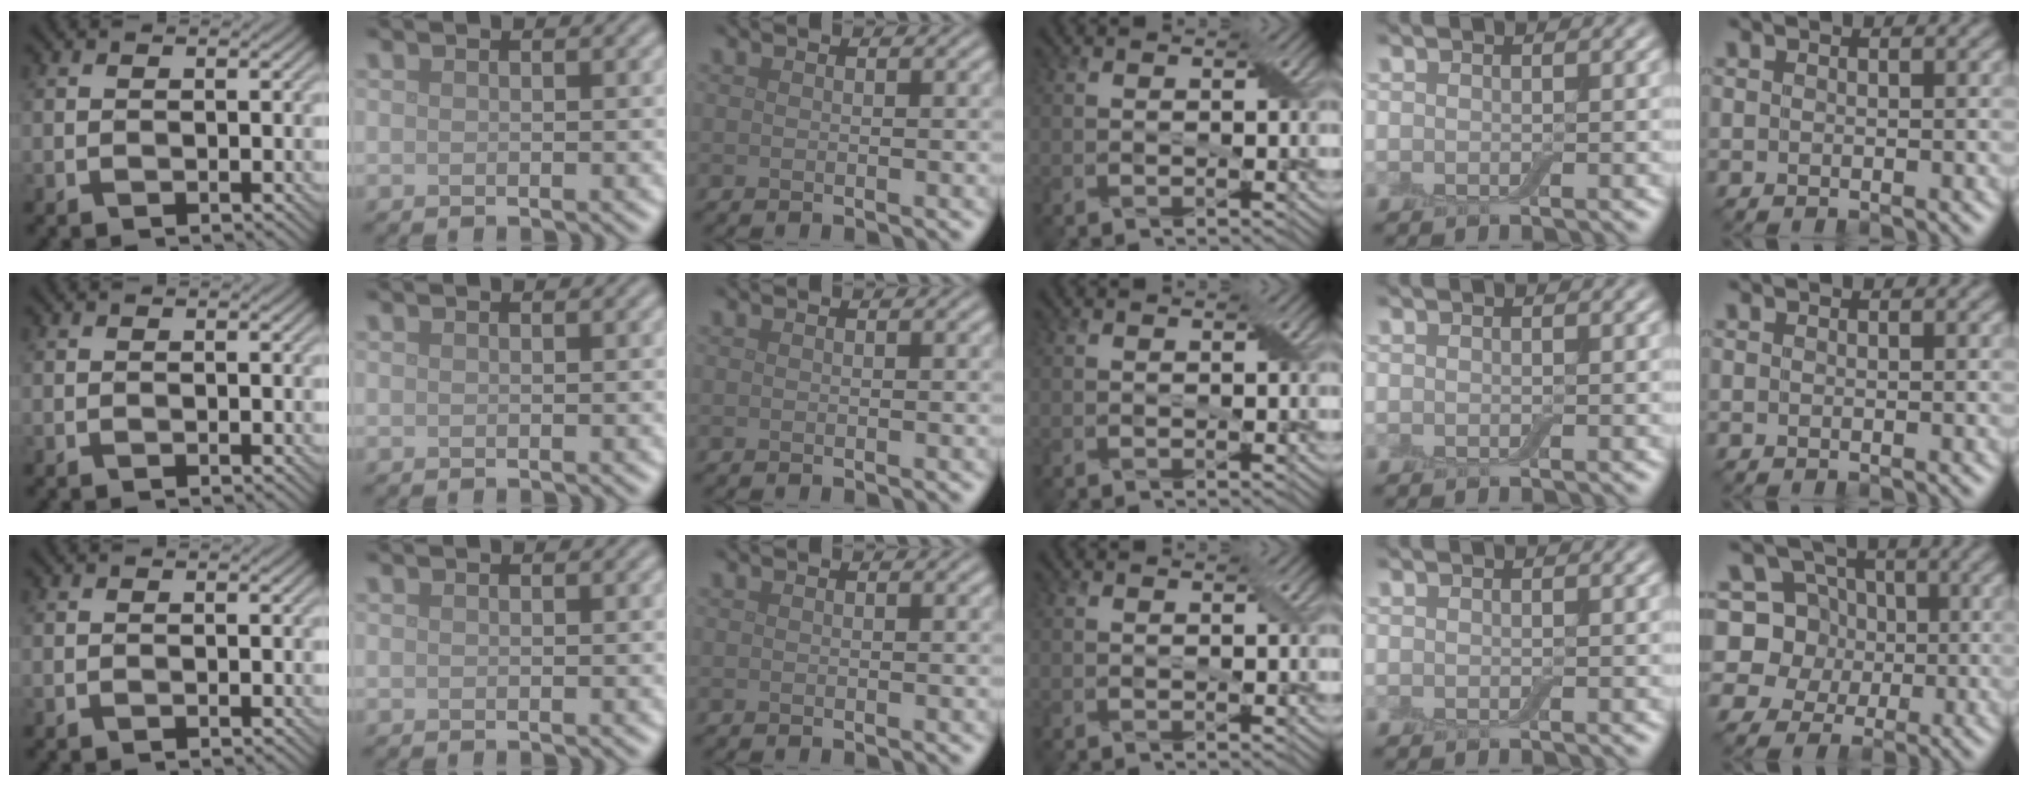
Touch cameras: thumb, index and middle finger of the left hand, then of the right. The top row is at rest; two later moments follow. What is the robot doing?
{"motion": "extract", "object": "airpods case & airpods"}